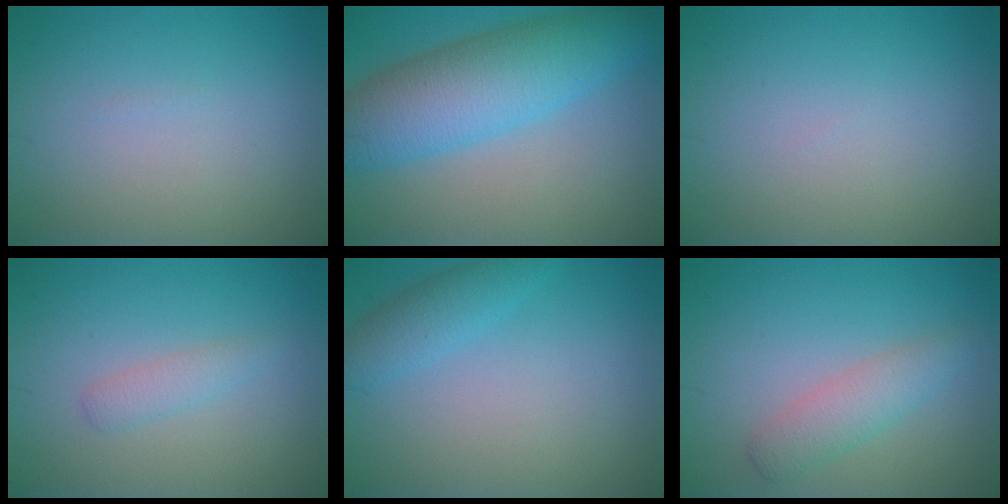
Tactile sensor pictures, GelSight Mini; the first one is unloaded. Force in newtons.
{"total": 8.6, "press": 8.6, "slide": 0.1}
{"total": 0.0}
{"total": 1.4, "press": 1.4, "slide": 0.0}
{"total": 2.6, "press": 2.6, "slide": 0.2}
{"total": 2.8, "press": 2.8, "slide": 0.1}